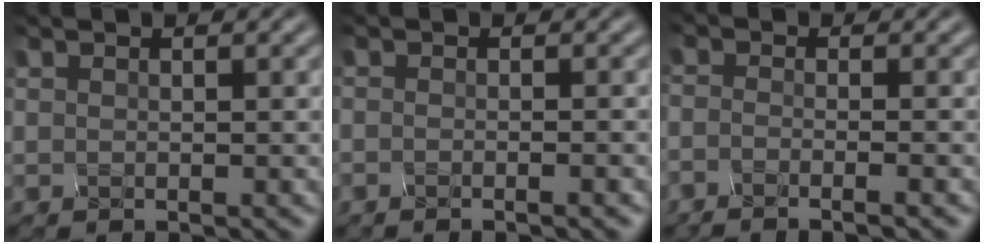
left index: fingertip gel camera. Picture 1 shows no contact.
{"total": 1.3, "force": [-0.8, 0.6, 0.9], "torque": [-0.005, 0.002, -0.031]}
{"total": 2.3, "force": [-1.7, 0.9, 1.3], "torque": [0.008, -0.001, -0.052]}